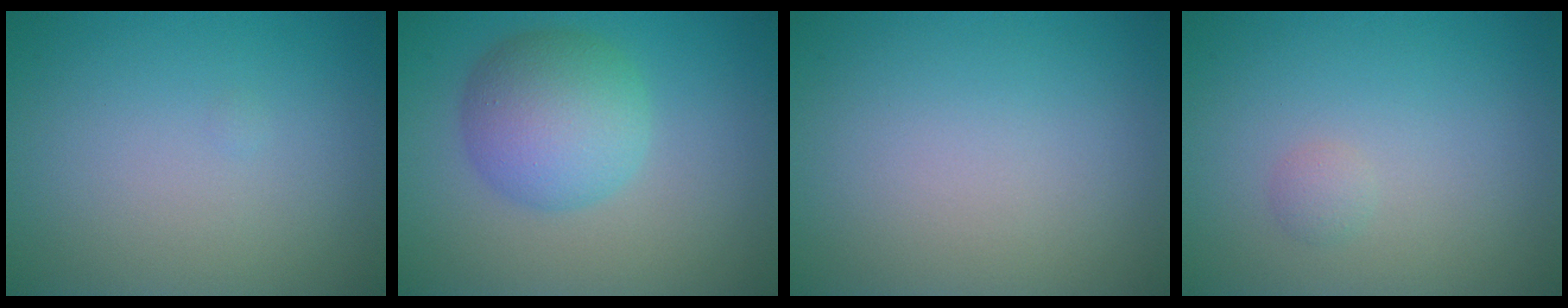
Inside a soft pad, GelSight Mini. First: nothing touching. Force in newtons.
{"total": 5.9, "press": 5.9, "slide": 0.0}
{"total": 0.0}
{"total": 0.7, "press": 0.7, "slide": 0.0}